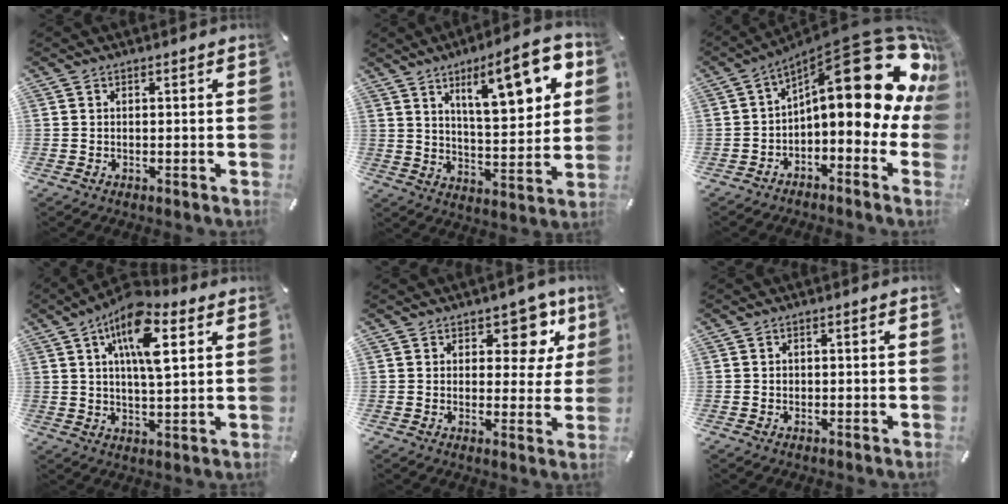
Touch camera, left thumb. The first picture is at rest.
{"total": 17.2, "force": [8.8, 5.9, 13.6], "torque": [-0.193, -0.040, 0.134]}
{"total": 25.6, "force": [8.5, 10.4, 21.7], "torque": [-0.275, -0.074, 0.151]}
{"total": 12.6, "force": [5.7, 4.8, 10.2], "torque": [-0.172, -0.009, 0.097]}
{"total": 10.1, "force": [5.4, 6.1, 6.1], "torque": [-0.065, -0.032, 0.089]}
{"total": 0.7, "force": [-0.1, 0.6, 0.3], "torque": [-0.006, 0.004, -0.004]}